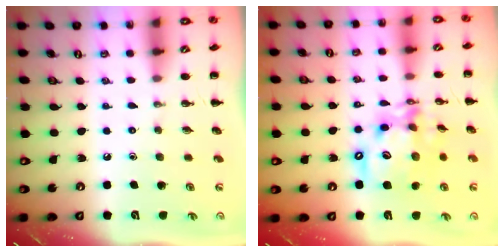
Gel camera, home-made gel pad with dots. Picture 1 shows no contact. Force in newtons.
{"total": 15.8, "press": 15.3, "slide": 4.0}